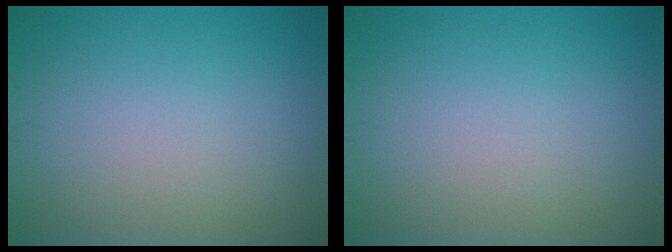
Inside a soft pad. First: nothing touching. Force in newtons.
{"total": 0.0}